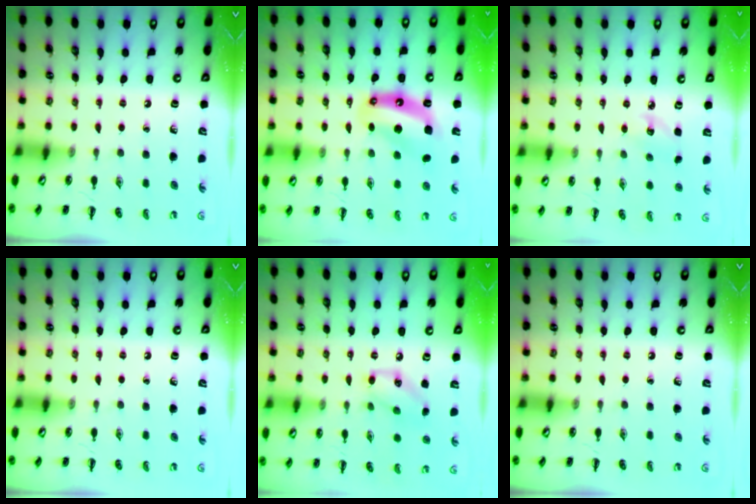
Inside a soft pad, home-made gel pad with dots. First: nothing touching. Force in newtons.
{"total": 9.4, "press": 9.0, "slide": 2.6}
{"total": 5.2, "press": 5.0, "slide": 1.4}
{"total": 0.0}
{"total": 8.0, "press": 8.0, "slide": 0.4}
{"total": 0.0}